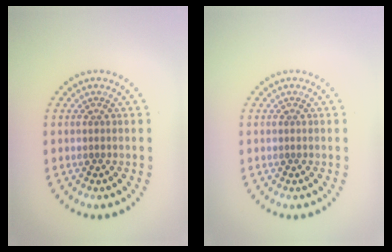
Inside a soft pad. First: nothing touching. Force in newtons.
{"total": 0.0}